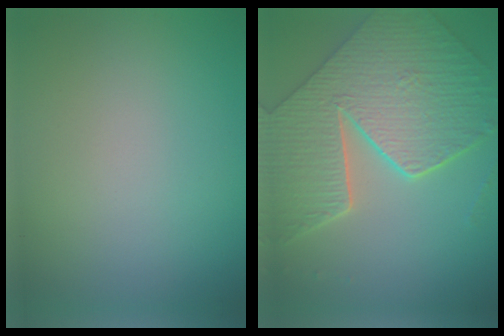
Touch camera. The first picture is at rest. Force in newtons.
{"total": 9.1, "press": 6.7, "slide": 6.2}